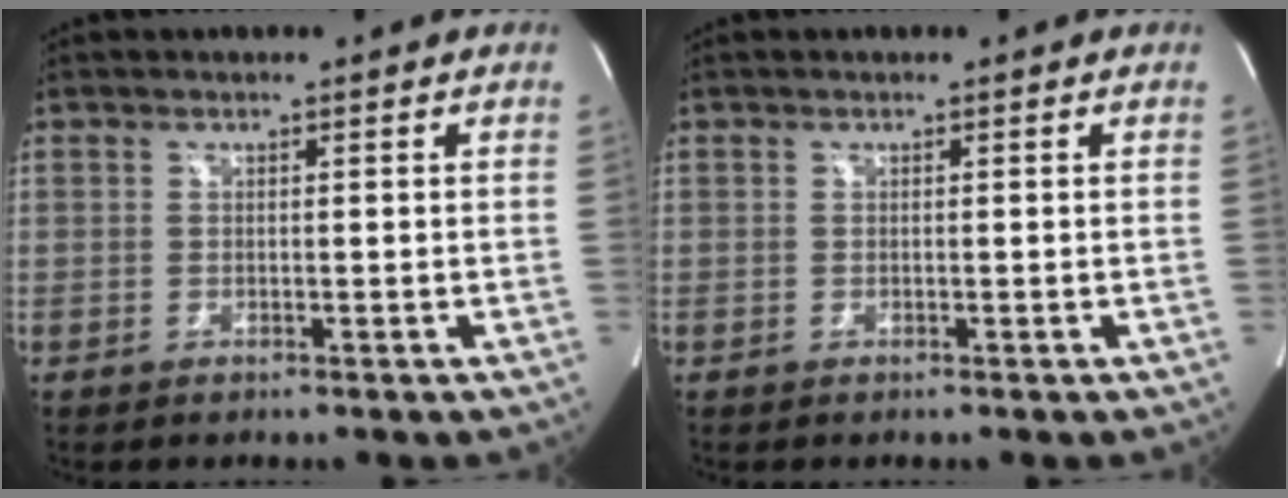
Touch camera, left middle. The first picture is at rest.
{"total": 0.0}